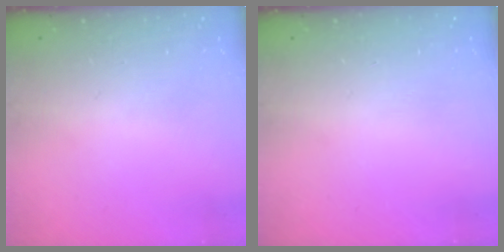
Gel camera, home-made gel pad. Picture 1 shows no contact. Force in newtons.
{"total": 0.0}